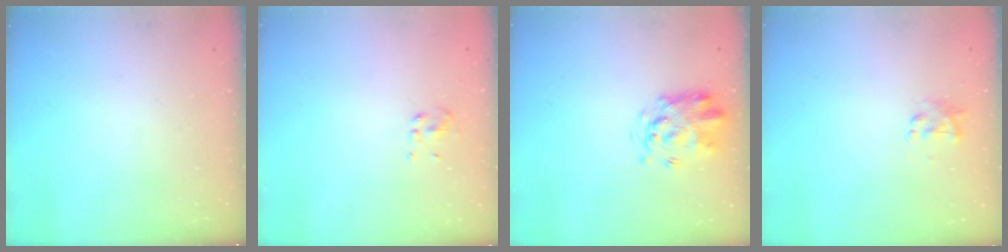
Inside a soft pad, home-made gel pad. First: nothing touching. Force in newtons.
{"total": 3.5, "press": 3.1, "slide": 1.7}
{"total": 3.4, "press": 3.3, "slide": 0.7}
{"total": 2.2, "press": 2.2, "slide": 0.4}